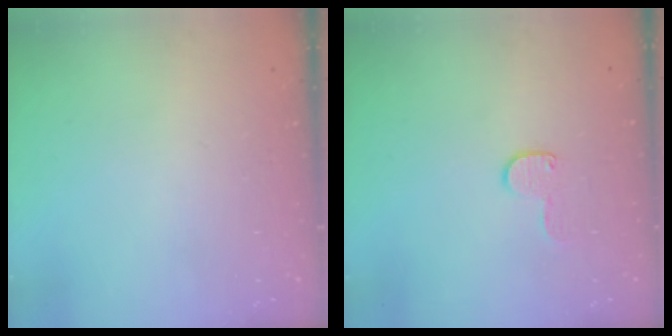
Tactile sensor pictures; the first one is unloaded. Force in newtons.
{"total": 4.5, "press": 4.5, "slide": 0.5}